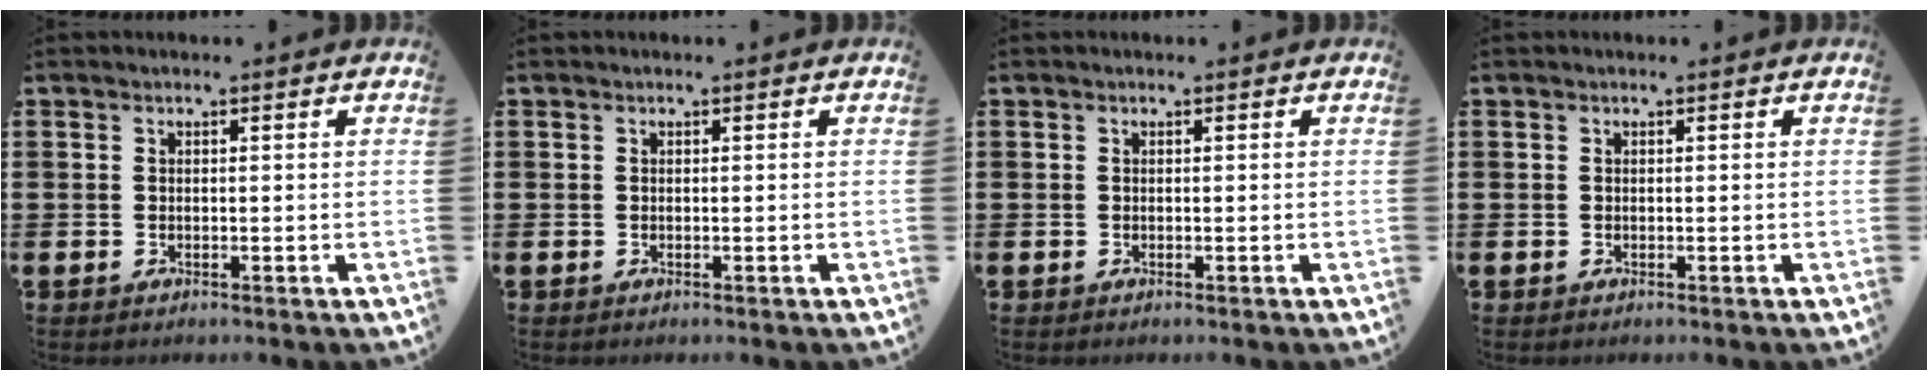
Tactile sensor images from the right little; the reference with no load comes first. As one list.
[{"total": 0.0}, {"total": 0.0}, {"total": 0.0}]